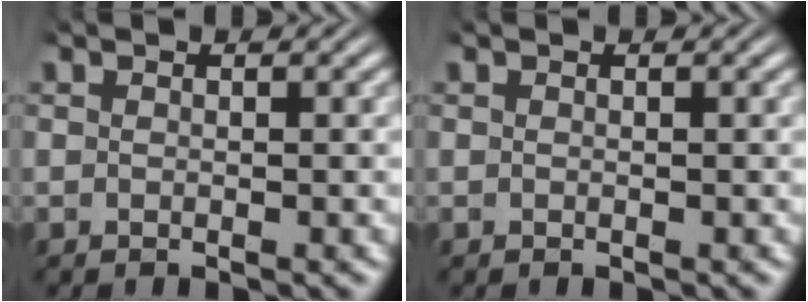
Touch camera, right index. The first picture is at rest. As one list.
[{"total": 0.0}]